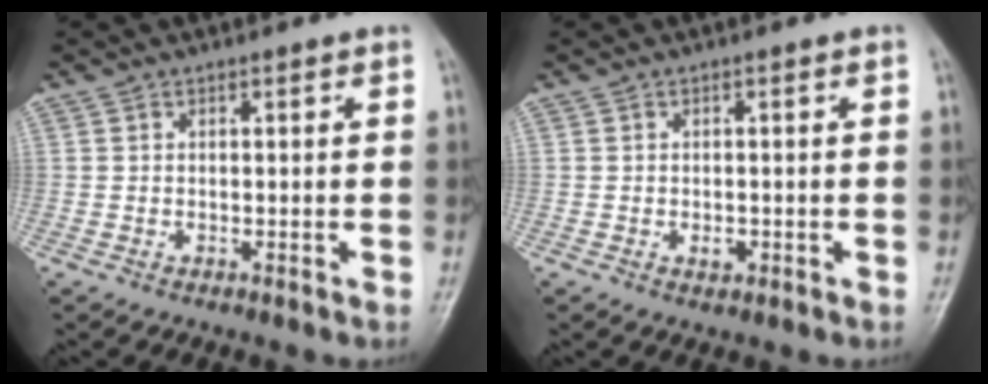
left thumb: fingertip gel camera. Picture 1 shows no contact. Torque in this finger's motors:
{"motor_torque": [-0.01, 0.02, 0.04, 0.03, 0.00]}